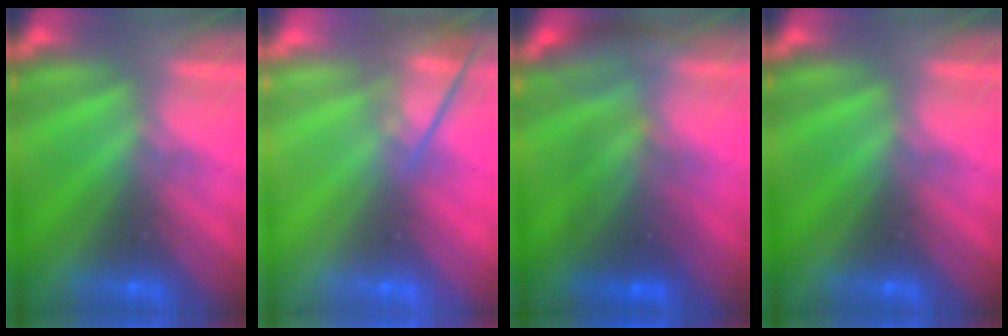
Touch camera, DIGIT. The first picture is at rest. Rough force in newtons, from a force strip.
{"total": 4.4}
{"total": 2.8}
{"total": 0.0}